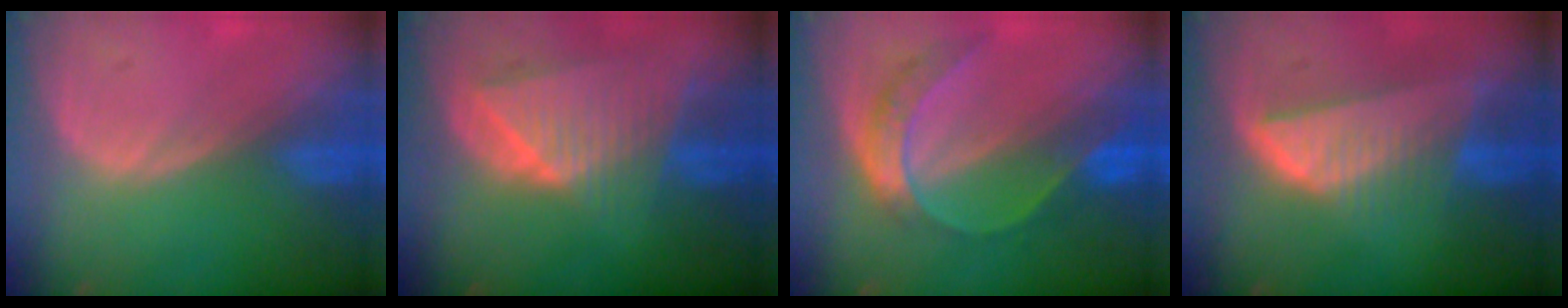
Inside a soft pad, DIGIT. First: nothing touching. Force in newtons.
{"total": 9.1, "press": 8.0, "slide": 4.4}
{"total": 7.7, "press": 6.5, "slide": 4.2}
{"total": 8.2, "press": 7.2, "slide": 3.8}